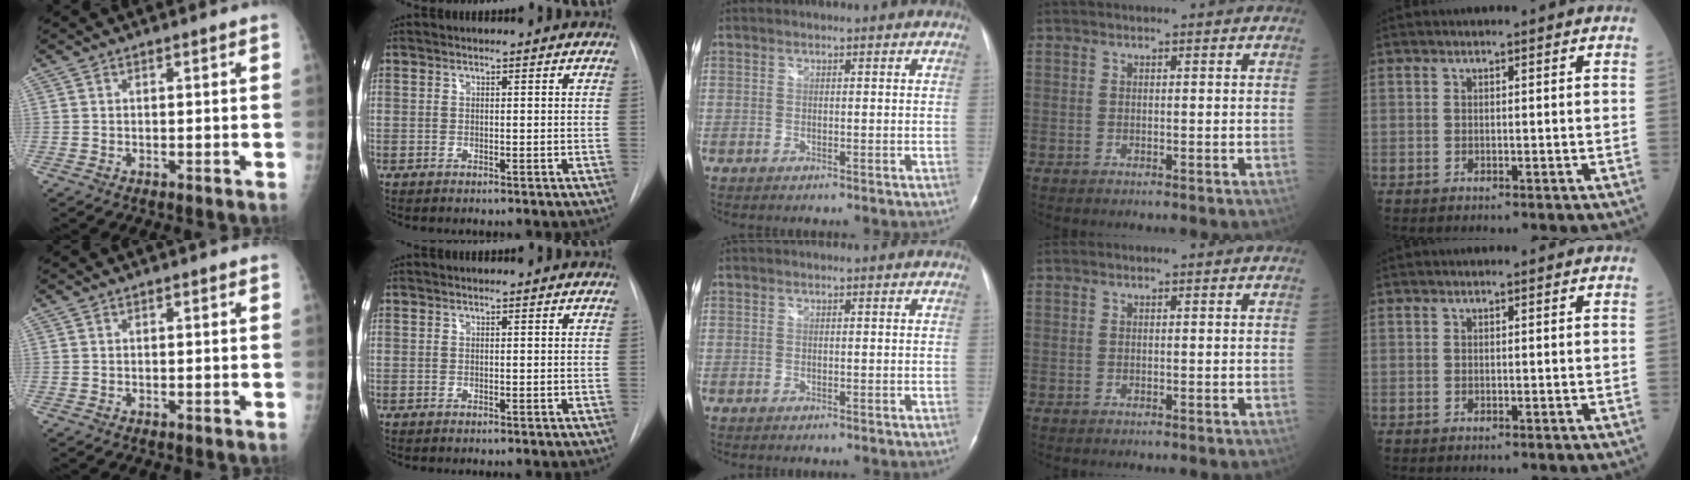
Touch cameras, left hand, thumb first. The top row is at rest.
{}